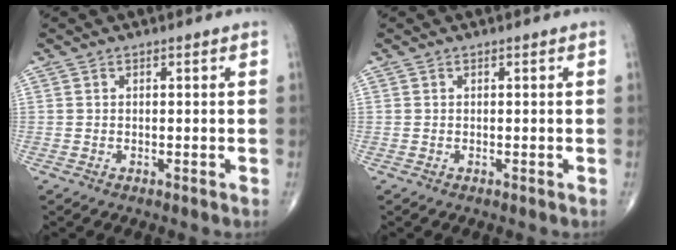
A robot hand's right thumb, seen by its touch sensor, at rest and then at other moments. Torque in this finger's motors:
{"motor_torque": [0.00, 0.00, 0.00, 0.00, 0.00]}